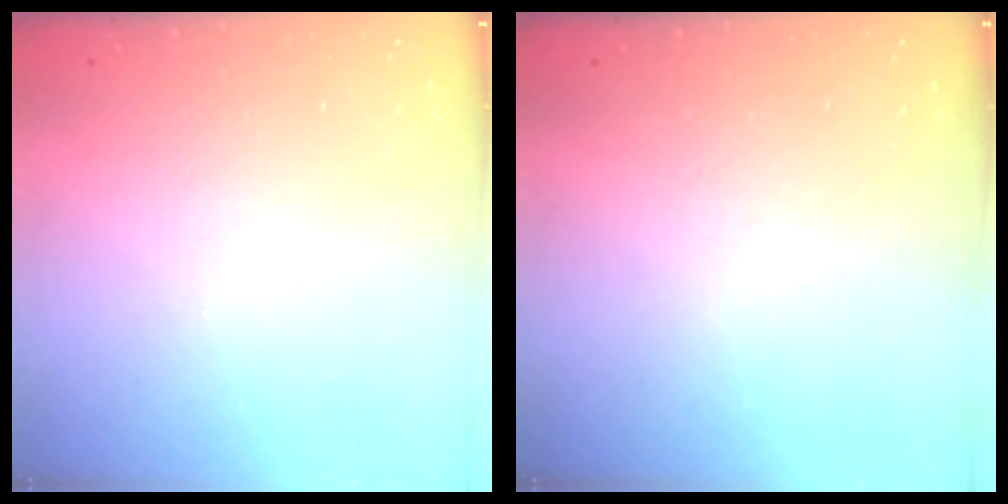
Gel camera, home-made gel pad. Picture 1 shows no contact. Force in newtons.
{"total": 0.0}